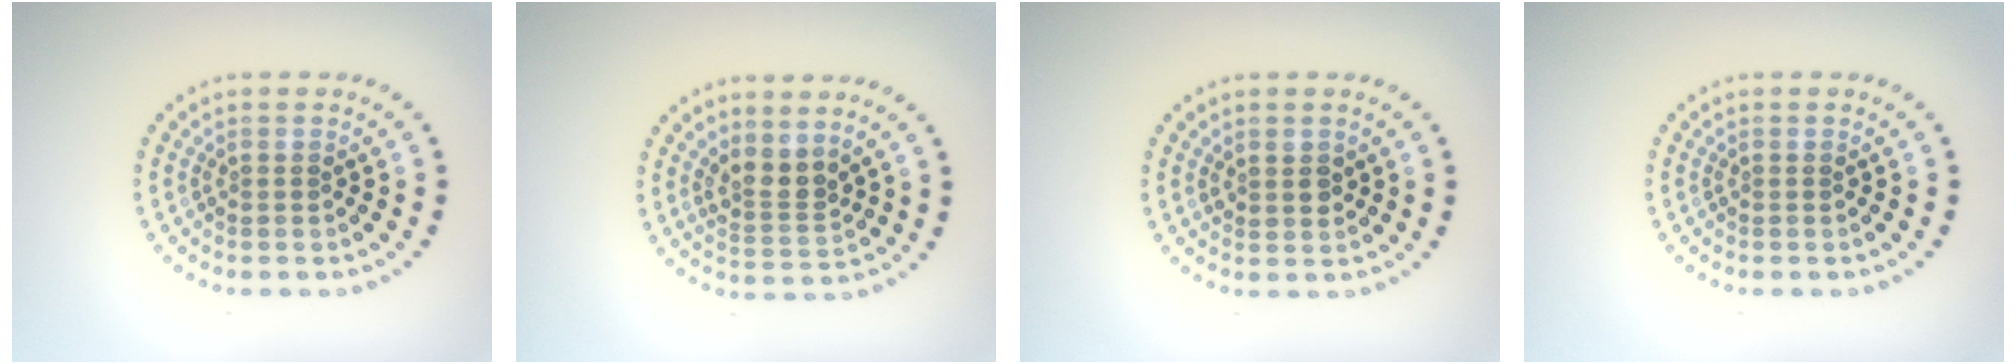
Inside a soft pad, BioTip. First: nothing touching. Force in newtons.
{"total": 2.5, "press": 1.9, "slide": 1.6}
{"total": 1.5, "press": 1.4, "slide": 0.6}
{"total": 0.0}